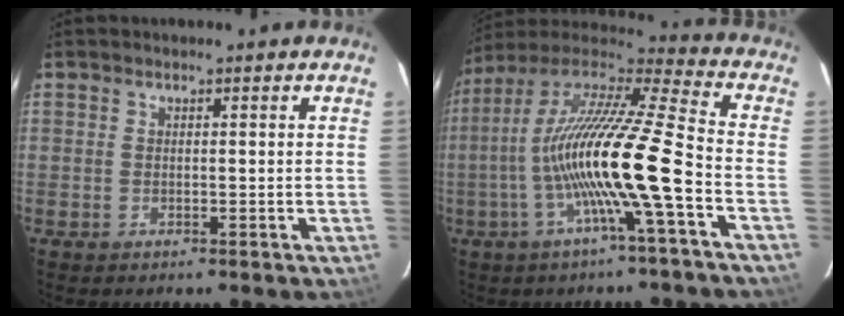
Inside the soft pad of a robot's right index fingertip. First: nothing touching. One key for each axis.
{"total": 18.1, "fx": -4.6, "fy": 0.1, "fz": 17.5, "tx": -0.306, "ty": -0.012, "tz": -0.090}